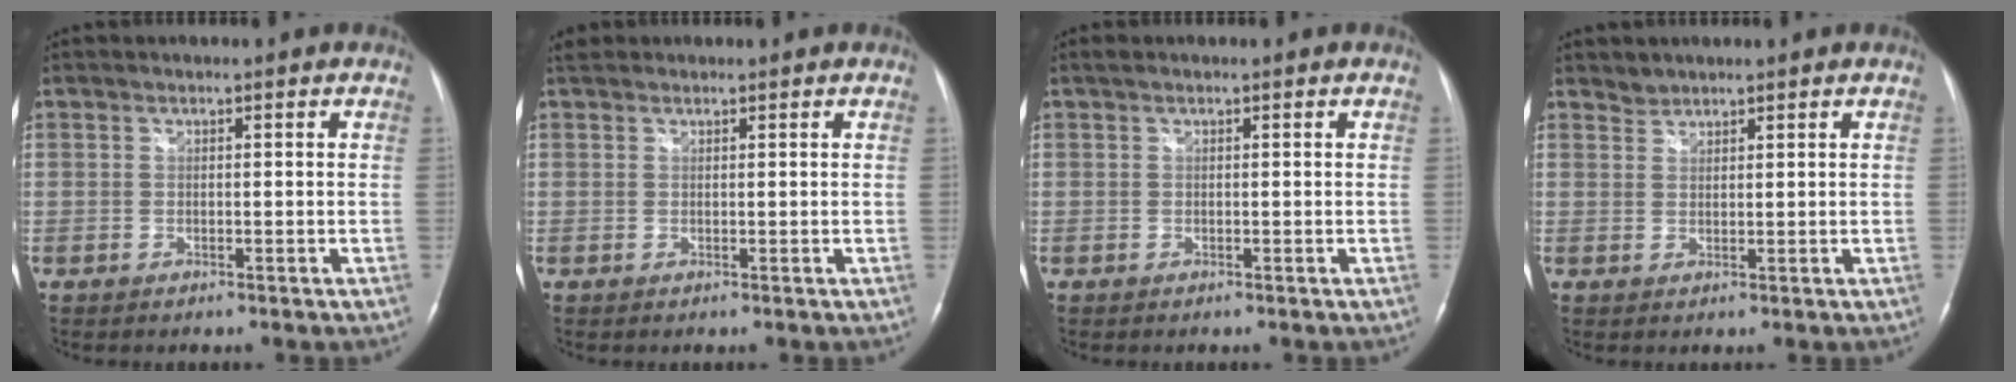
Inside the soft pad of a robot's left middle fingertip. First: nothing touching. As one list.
[{"total": 1.5, "force": [1.3, 0.8, 0.2], "torque": [-0.008, 0.020, 0.021]}, {"total": 0.6, "force": [0.4, 0.2, 0.3], "torque": [-0.012, 0.012, 0.007]}, {"total": 1.5, "force": [1.4, 0.4, -0.3], "torque": [0.008, 0.003, 0.026]}]